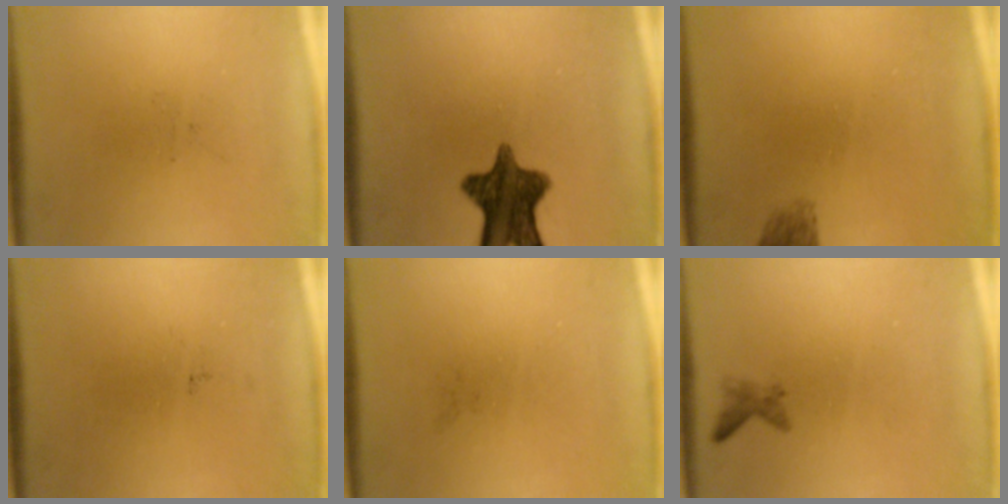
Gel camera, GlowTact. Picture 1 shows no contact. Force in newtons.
{"total": 10.9}
{"total": 1.7}
{"total": 0.0}
{"total": 0.0}
{"total": 1.1}